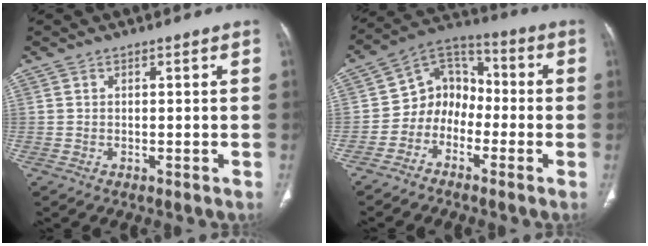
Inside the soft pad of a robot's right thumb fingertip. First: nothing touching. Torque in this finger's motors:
{"motor_torque": [-0.42, 0.19, 0.13, -0.09, -0.06]}